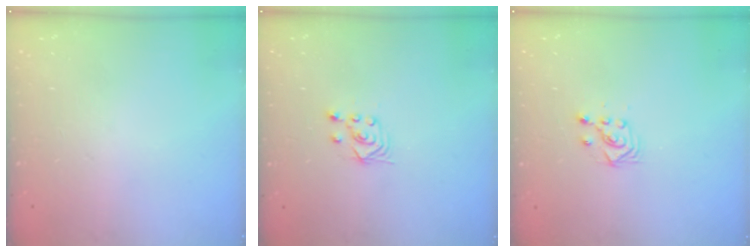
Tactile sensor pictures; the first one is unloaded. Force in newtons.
{"total": 2.8, "press": 2.4, "slide": 1.4}
{"total": 3.3, "press": 3.2, "slide": 0.8}